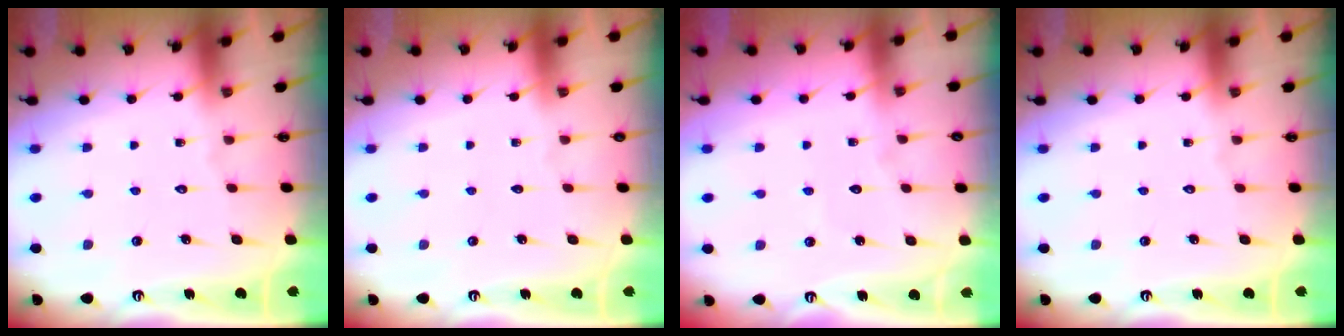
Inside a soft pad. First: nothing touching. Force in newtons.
{"total": 0.0}
{"total": 3.5, "press": 3.5, "slide": 0.3}
{"total": 0.0}